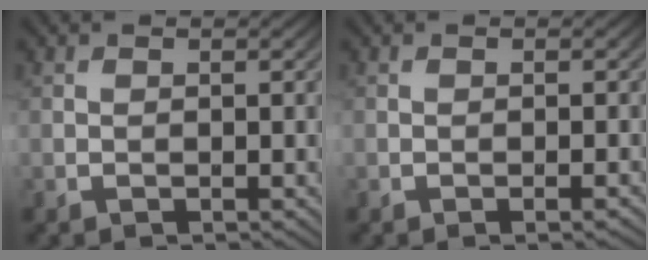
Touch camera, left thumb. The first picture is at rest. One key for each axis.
{"total": 0.9, "fx": -0.6, "fy": 0.0, "fz": 0.7, "tx": -0.011, "ty": 0.001, "tz": -0.010}